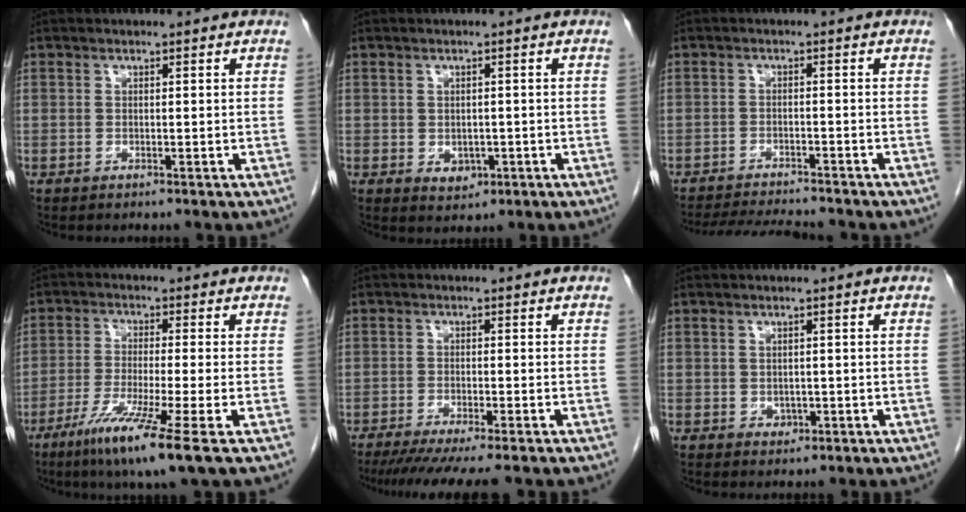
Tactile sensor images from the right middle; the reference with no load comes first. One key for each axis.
{"total": 2.6, "fx": -0.7, "fy": 2.0, "fz": 1.5, "tx": -0.020, "ty": 0.000, "tz": 0.001}
{"total": 8.8, "fx": -8.3, "fy": 0.6, "fz": 2.9, "tx": -0.045, "ty": -0.010, "tz": -0.127}
{"total": 10.3, "fx": -5.8, "fy": -1.1, "fz": 8.5, "tx": -0.159, "ty": -0.036, "tz": -0.105}
{"total": 10.8, "fx": -9.1, "fy": 0.6, "fz": 5.8, "tx": -0.070, "ty": -0.023, "tz": -0.134}
{"total": 1.2, "fx": -0.2, "fy": 1.0, "fz": 0.6, "tx": -0.011, "ty": 0.001, "tz": 0.001}